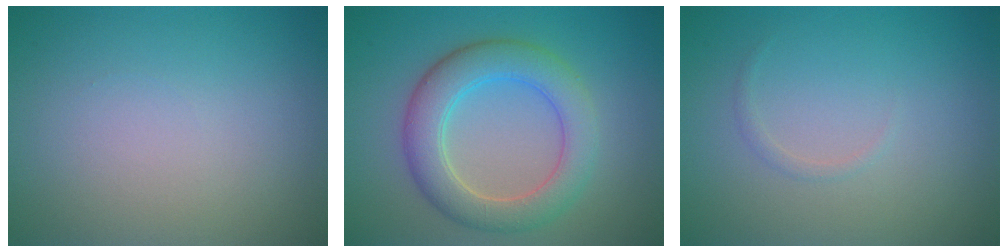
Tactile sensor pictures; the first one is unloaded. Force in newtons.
{"total": 5.6, "press": 5.6, "slide": 0.3}
{"total": 0.6, "press": 0.6, "slide": 0.0}